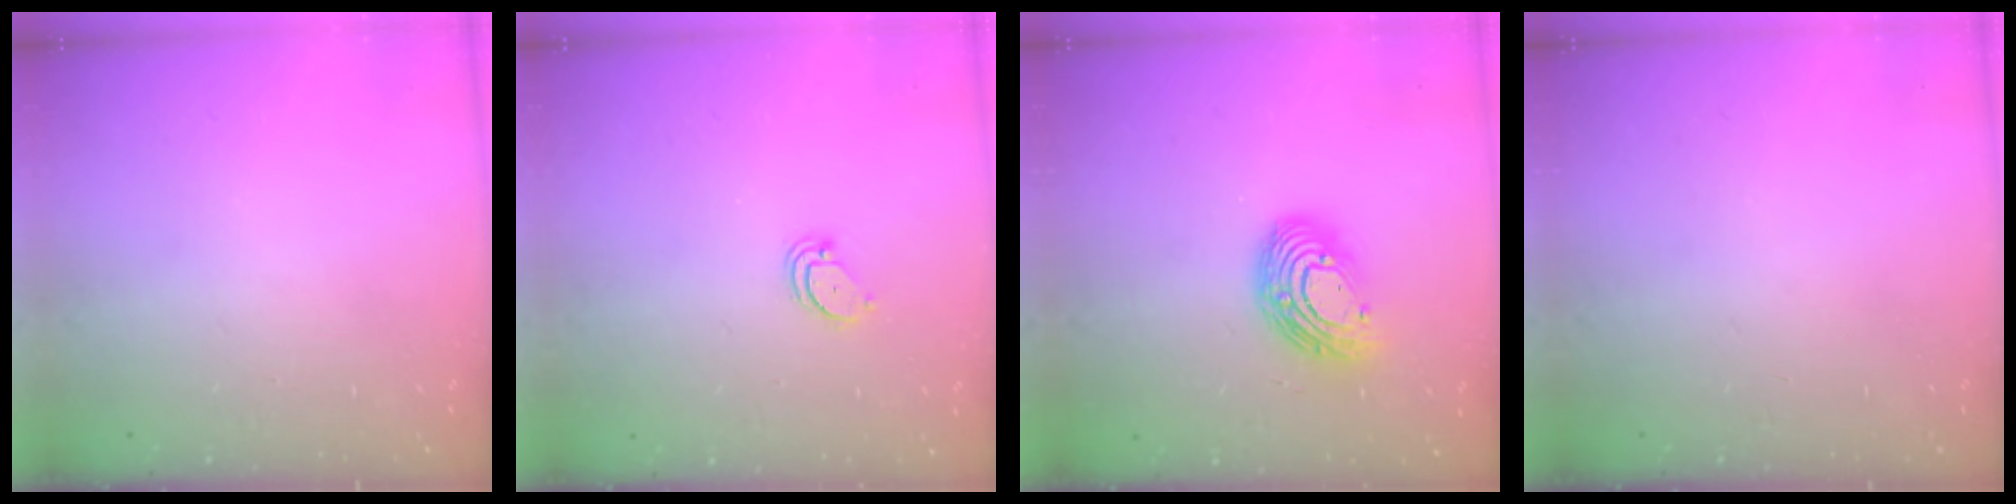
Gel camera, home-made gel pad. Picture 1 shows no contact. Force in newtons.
{"total": 2.1, "press": 2.1, "slide": 0.2}
{"total": 12.9, "press": 12.9, "slide": 0.4}
{"total": 0.0}